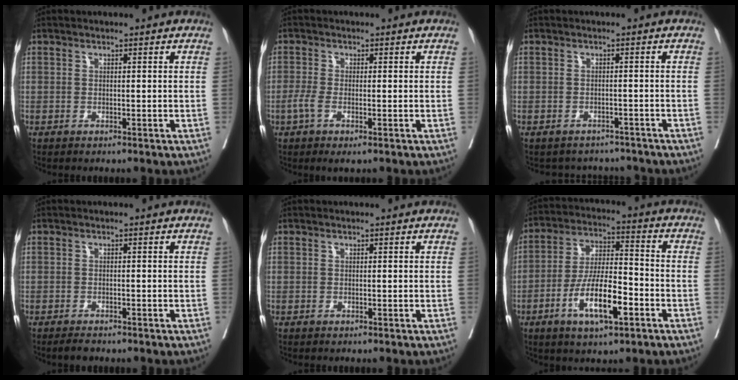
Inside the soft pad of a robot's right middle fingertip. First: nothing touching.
{"total": 3.7, "force": [-1.4, 0.9, 3.3], "torque": [-0.067, -0.008, -0.027]}
{"total": 5.3, "force": [-5.0, 1.6, -0.3], "torque": [0.011, 0.015, -0.058]}
{"total": 1.6, "force": [-1.4, 0.4, 0.6], "torque": [-0.012, -0.002, -0.019]}
{"total": 0.0}
{"total": 11.2, "force": [-4.8, 2.8, 9.7], "torque": [-0.186, -0.001, -0.087]}